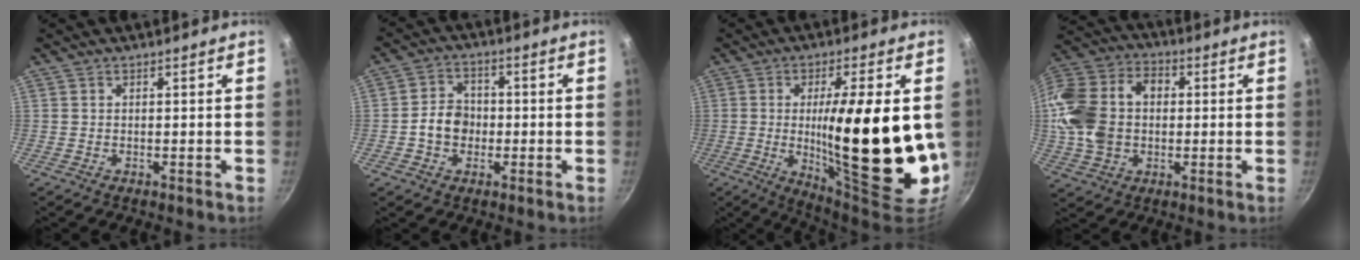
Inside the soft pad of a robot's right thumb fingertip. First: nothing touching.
{"total": 6.5, "force": [-1.2, 5.4, 3.5], "torque": [-0.031, 0.019, -0.029]}
{"total": 24.6, "force": [-0.5, 6.7, 23.7], "torque": [-0.339, -0.020, -0.002]}
{"total": 20.1, "force": [0.8, 15.1, 13.2], "torque": [-0.262, 0.038, 0.006]}